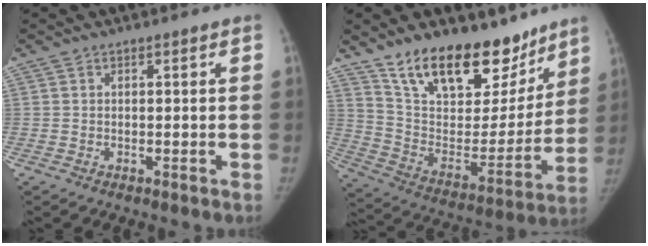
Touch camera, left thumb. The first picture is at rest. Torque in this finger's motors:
{"motor_torque": [0.67, 0.78, 1.40, -1.37, 0.14]}